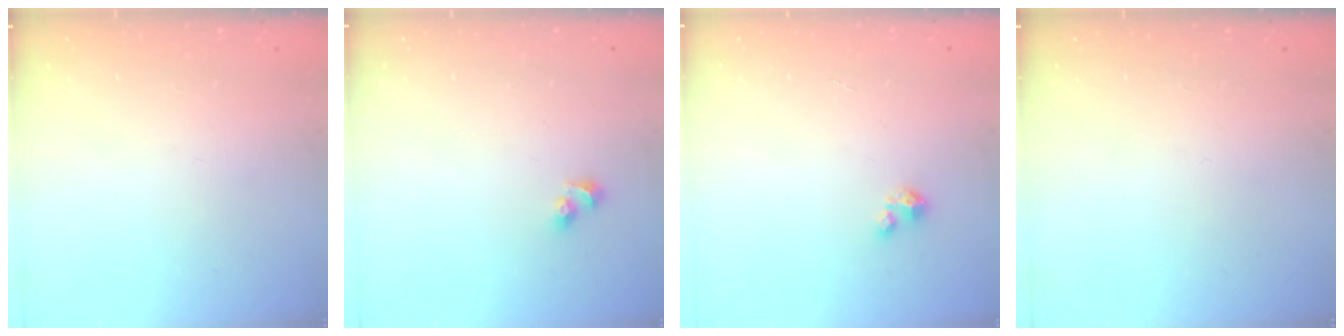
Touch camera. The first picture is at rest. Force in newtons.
{"total": 3.5, "press": 3.0, "slide": 1.8}
{"total": 2.0, "press": 2.0, "slide": 0.1}
{"total": 0.0}